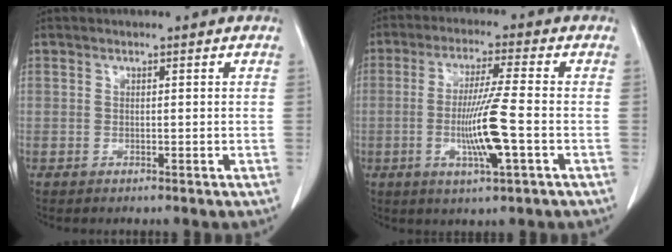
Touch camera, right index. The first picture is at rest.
{"total": 9.5, "force": [-2.1, -0.3, 9.3], "torque": [-0.178, -0.012, -0.040]}